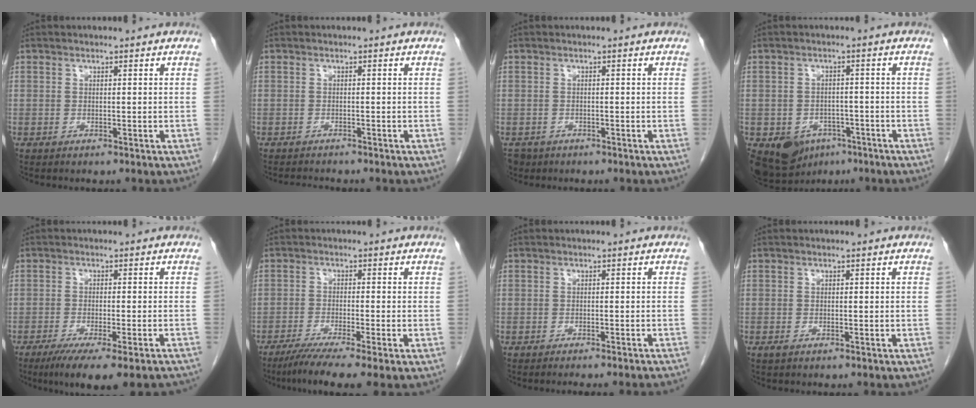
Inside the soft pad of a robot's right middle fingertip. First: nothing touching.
{"total": 2.2, "force": [-2.1, 0.2, 0.6], "torque": [-0.015, -0.009, -0.031]}
{"total": 2.6, "force": [-1.8, 1.8, 0.3], "torque": [-0.008, 0.001, -0.029]}
{"total": 8.9, "force": [-5.0, 6.4, 3.6], "torque": [-0.062, 0.005, -0.065]}
{"total": 13.0, "force": [-10.6, 1.1, 7.3], "torque": [-0.082, -0.025, -0.151]}
{"total": 7.5, "force": [-5.3, -0.6, 5.3], "torque": [-0.087, -0.023, -0.087]}
{"total": 7.0, "force": [-6.4, -0.7, 2.7], "torque": [-0.016, -0.020, -0.078]}
{"total": 0.7, "force": [-0.5, 0.2, 0.4], "torque": [-0.011, -0.001, -0.007]}